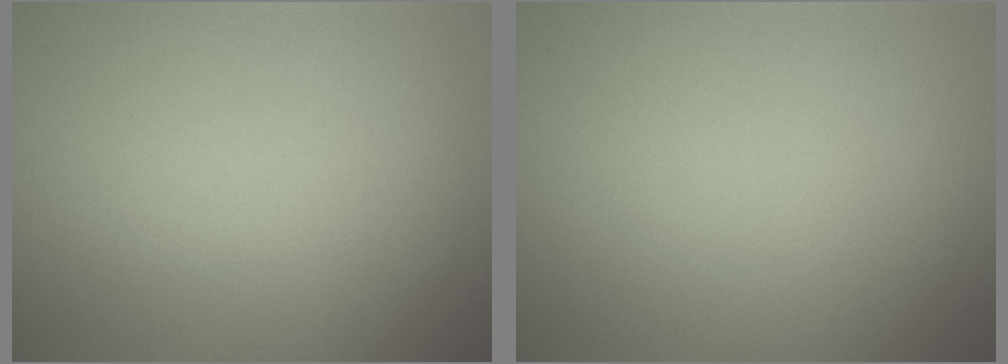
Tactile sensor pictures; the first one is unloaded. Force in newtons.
{"total": 0.0}